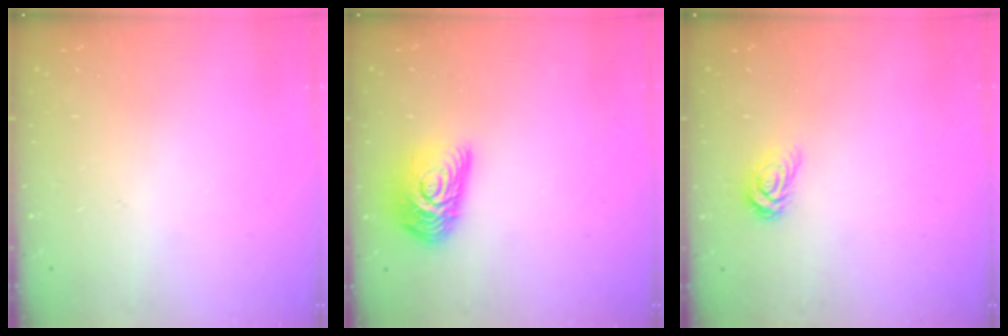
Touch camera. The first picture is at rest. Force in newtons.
{"total": 13.2, "press": 13.2, "slide": 0.6}
{"total": 3.4, "press": 3.4, "slide": 0.4}